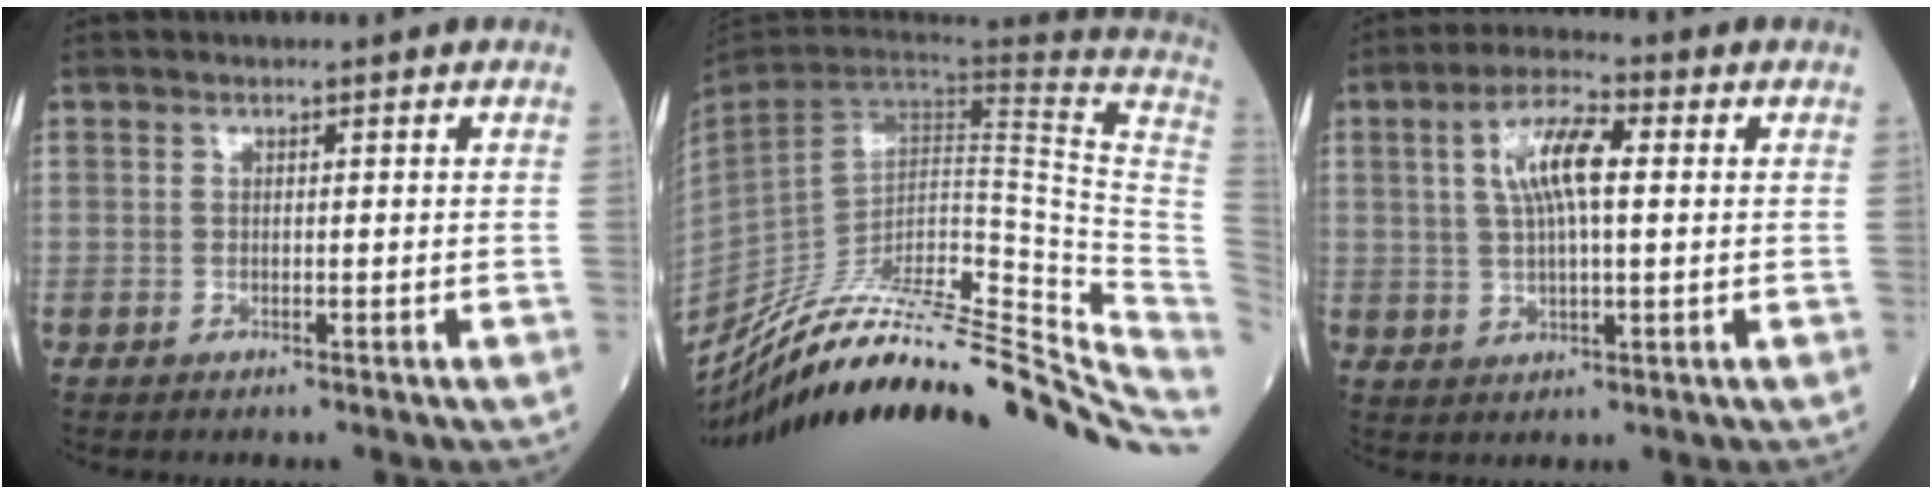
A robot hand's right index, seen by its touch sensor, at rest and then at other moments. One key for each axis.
{"total": 36.5, "fx": -31.4, "fy": 4.1, "fz": 18.2, "tx": -0.177, "ty": -0.038, "tz": -0.443}
{"total": 8.2, "fx": 1.9, "fy": 2.2, "fz": 7.6, "tx": -0.148, "ty": 0.017, "tz": 0.035}